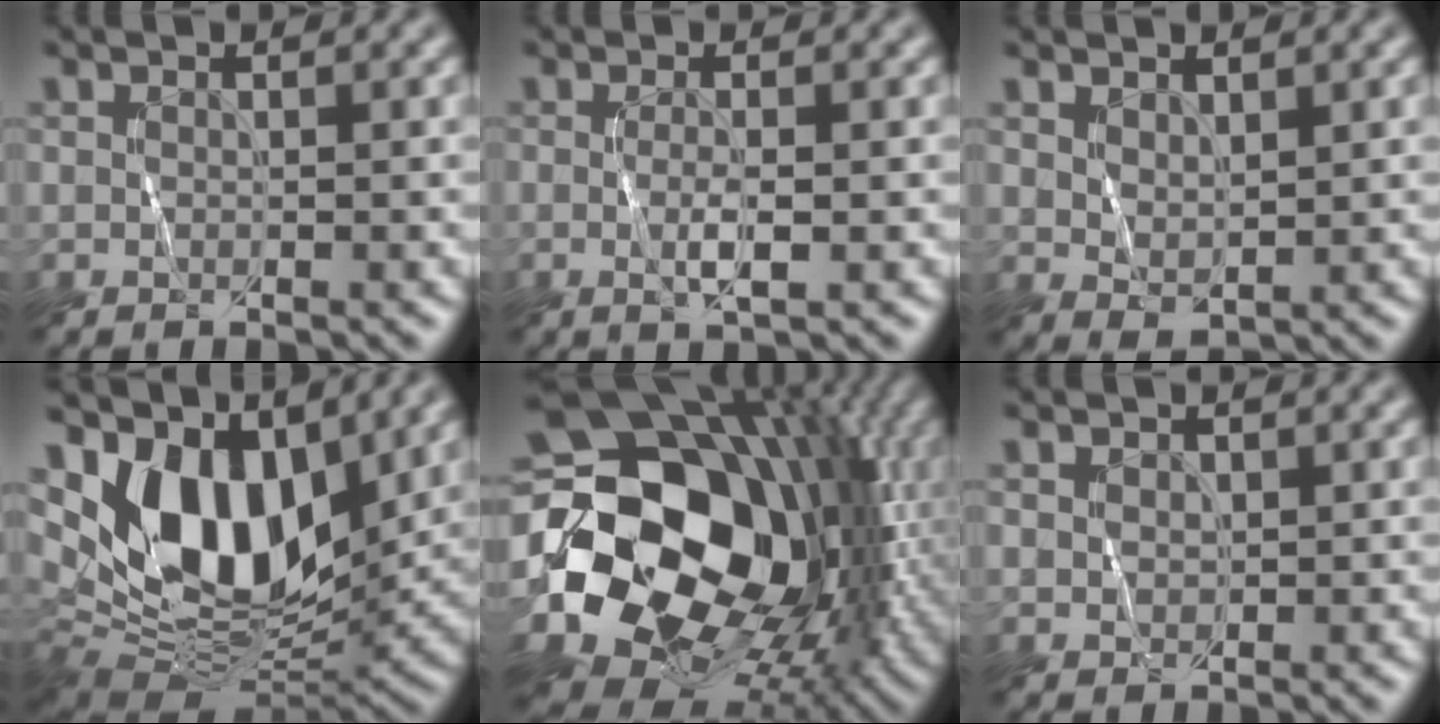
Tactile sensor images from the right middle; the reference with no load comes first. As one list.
[{"total": 1.9, "force": [-0.2, 0.3, 1.9], "torque": [-0.039, -0.007, -0.005]}, {"total": 1.8, "force": [1.2, 0.8, 1.0], "torque": [-0.024, -0.006, 0.030]}, {"total": 10.4, "force": [4.1, 6.1, 7.3], "torque": [-0.130, -0.012, 0.071]}, {"total": 21.3, "force": [-1.6, 16.5, 13.5], "torque": [-0.233, -0.036, -0.024]}, {"total": 1.2, "force": [0.5, 1.0, 0.4], "torque": [-0.009, -0.002, 0.013]}]